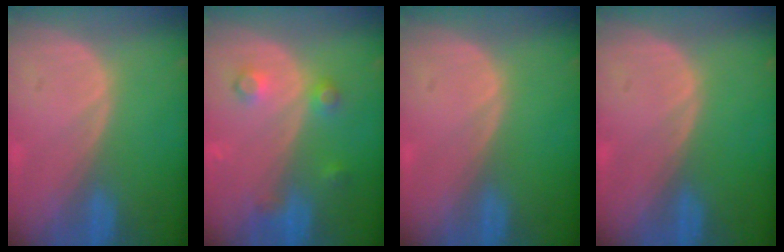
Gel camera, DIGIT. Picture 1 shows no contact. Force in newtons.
{"total": 4.0, "press": 3.6, "slide": 1.8}
{"total": 0.0}
{"total": 0.0}